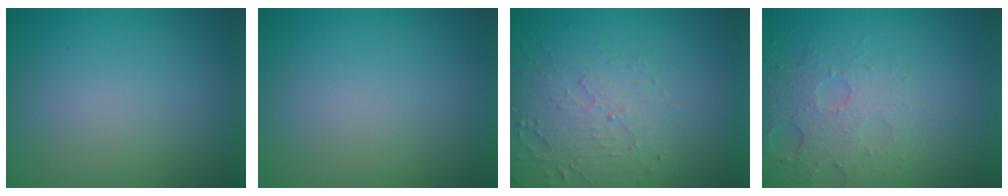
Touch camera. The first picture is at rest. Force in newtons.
{"total": 0.0}
{"total": 5.0, "press": 3.3, "slide": 3.8}
{"total": 4.7, "press": 3.1, "slide": 3.5}